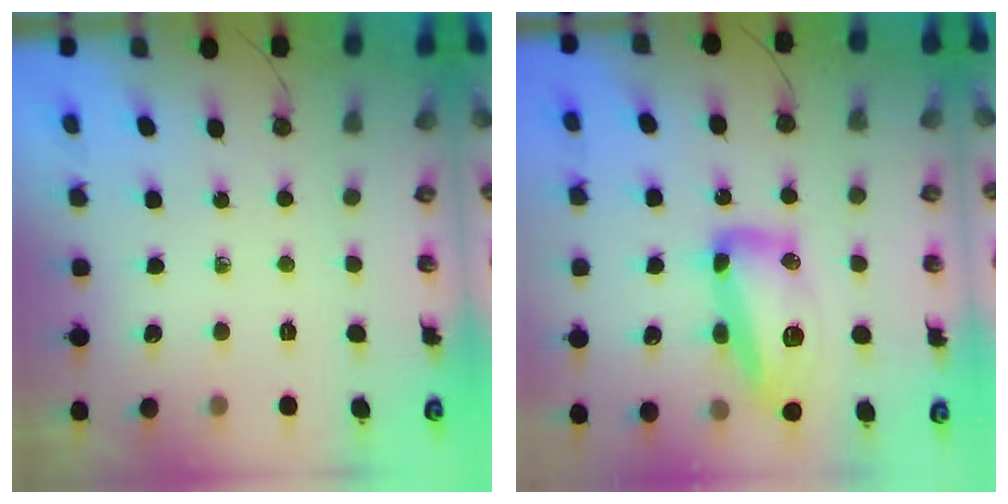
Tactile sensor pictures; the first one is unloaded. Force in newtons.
{"total": 15.6, "press": 15.6, "slide": 1.2}